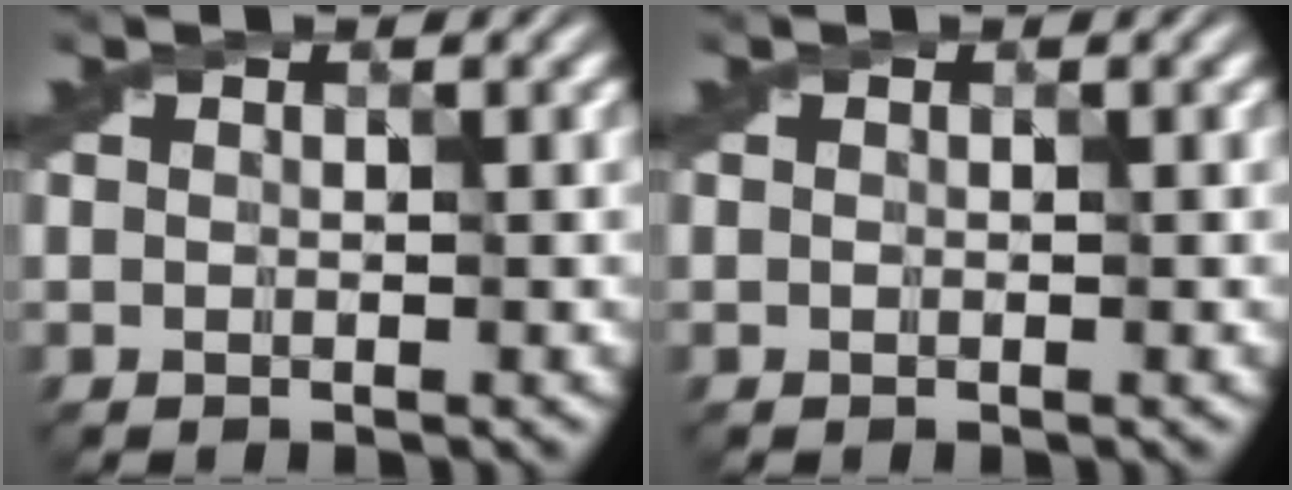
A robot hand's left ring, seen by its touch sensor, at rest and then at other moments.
{"total": 0.0}